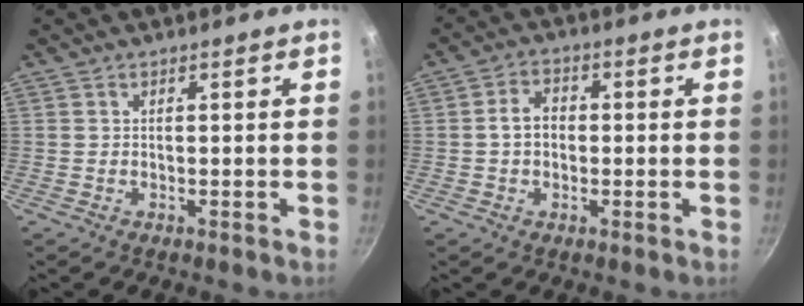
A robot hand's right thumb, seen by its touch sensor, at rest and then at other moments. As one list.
[{"total": 4.8, "force": [-0.2, 3.7, 3.1], "torque": [-0.036, 0.014, -0.007]}]